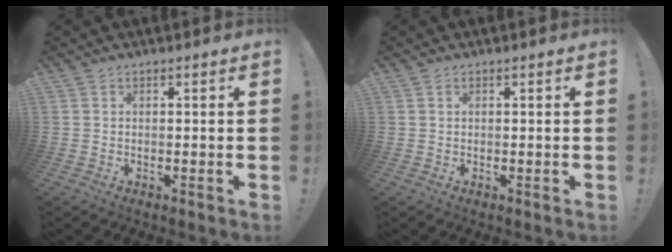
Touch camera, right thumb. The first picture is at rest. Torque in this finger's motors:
{"motor_torque": [-0.02, -0.12, -0.06, 0.15, 0.06]}